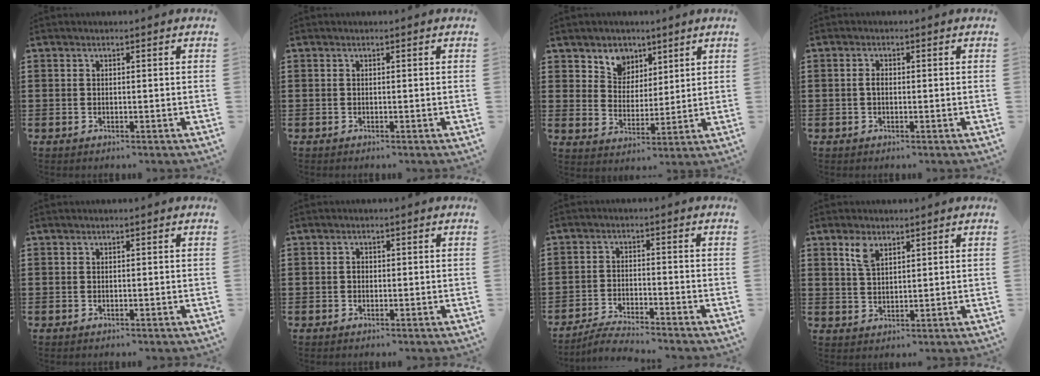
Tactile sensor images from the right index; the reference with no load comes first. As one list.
[{"total": 0.0}, {"total": 5.2, "force": [3.2, 4.0, 0.0], "torque": [-0.033, -0.004, 0.058]}, {"total": 1.5, "force": [-0.1, 0.8, 1.3], "torque": [-0.025, 0.003, -0.004]}, {"total": 0.0}, {"total": 1.1, "force": [-0.1, 0.8, 0.7], "torque": [-0.015, 0.004, -0.002]}, {"total": 3.6, "force": [-3.5, -0.2, 0.7], "torque": [-0.017, 0.002, -0.071]}, {"total": 3.8, "force": [2.3, 1.7, 2.4], "torque": [-0.055, 0.007, 0.042]}]